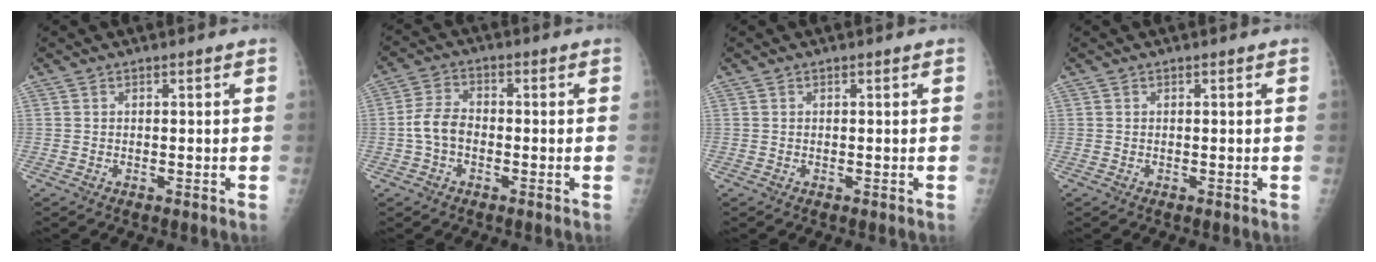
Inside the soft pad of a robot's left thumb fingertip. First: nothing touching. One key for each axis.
{"total": 5.6, "fx": -1.3, "fy": 3.8, "fz": 3.9, "tx": -0.074, "ty": 0.019, "tz": -0.031}
{"total": 0.0}
{"total": 0.0}